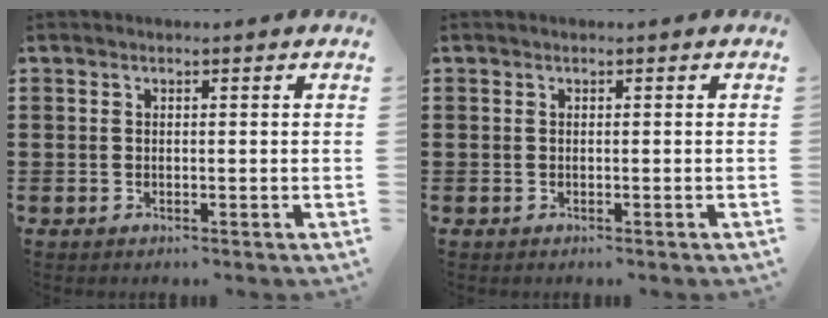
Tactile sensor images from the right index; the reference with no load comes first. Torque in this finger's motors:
{"motor_torque": [0.96, 1.00, 0.02, 0.01]}